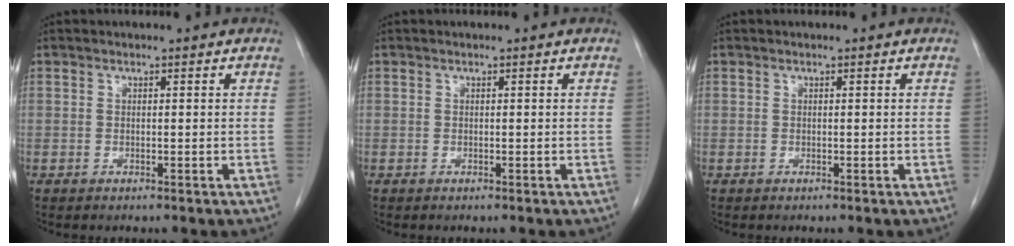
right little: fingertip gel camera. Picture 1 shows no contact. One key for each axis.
{"total": 0.0}
{"total": 0.0}